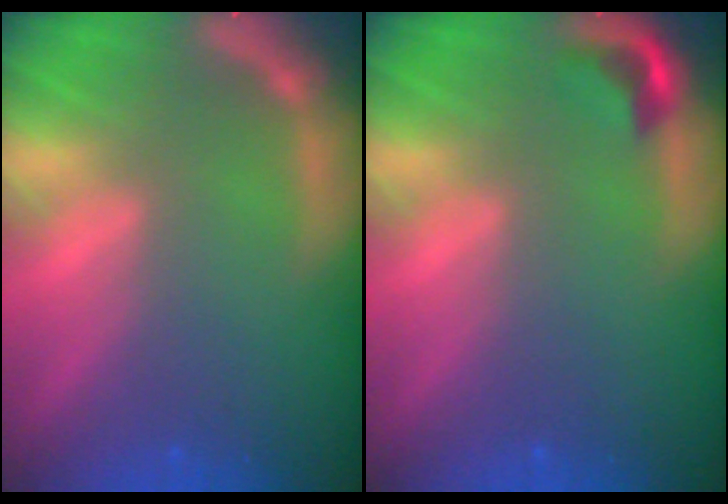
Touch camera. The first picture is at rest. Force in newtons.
{"total": 1.9}